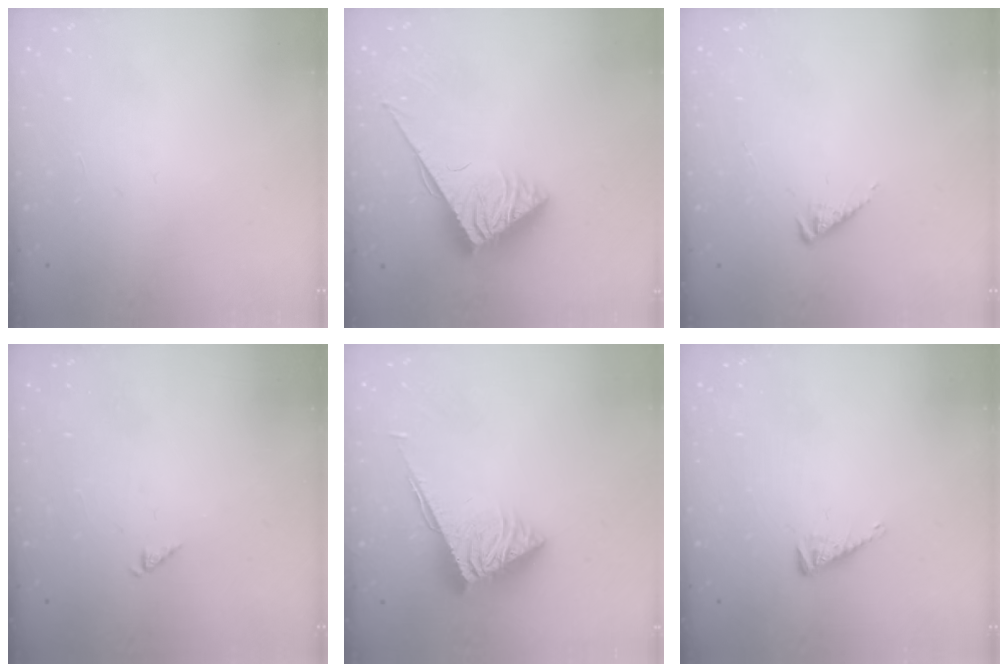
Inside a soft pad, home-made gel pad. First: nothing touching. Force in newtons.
{"total": 4.0, "press": 4.0, "slide": 0.5}
{"total": 2.9, "press": 2.9, "slide": 0.6}
{"total": 0.7, "press": 0.7, "slide": 0.2}
{"total": 5.3, "press": 5.2, "slide": 0.1}
{"total": 4.0, "press": 4.0, "slide": 0.5}